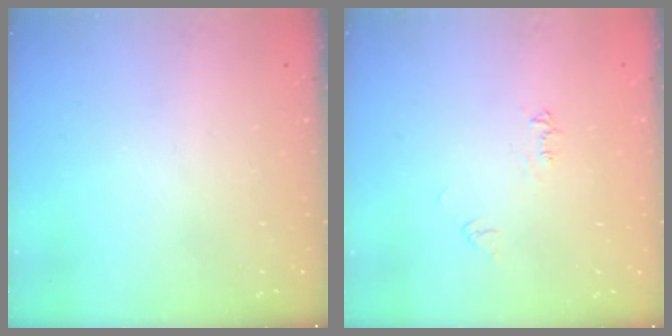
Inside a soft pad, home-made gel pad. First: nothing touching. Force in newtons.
{"total": 5.3, "press": 5.3, "slide": 0.6}